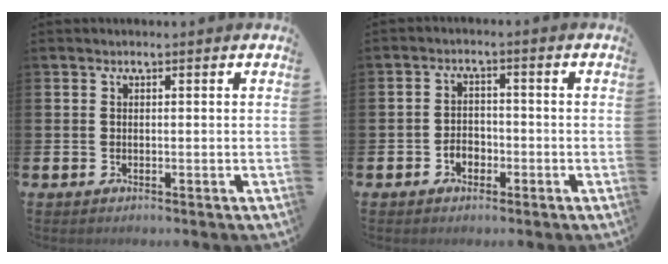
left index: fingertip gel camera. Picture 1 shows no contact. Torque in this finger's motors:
{"motor_torque": [0.23, 0.16, 0.01, 0.04]}